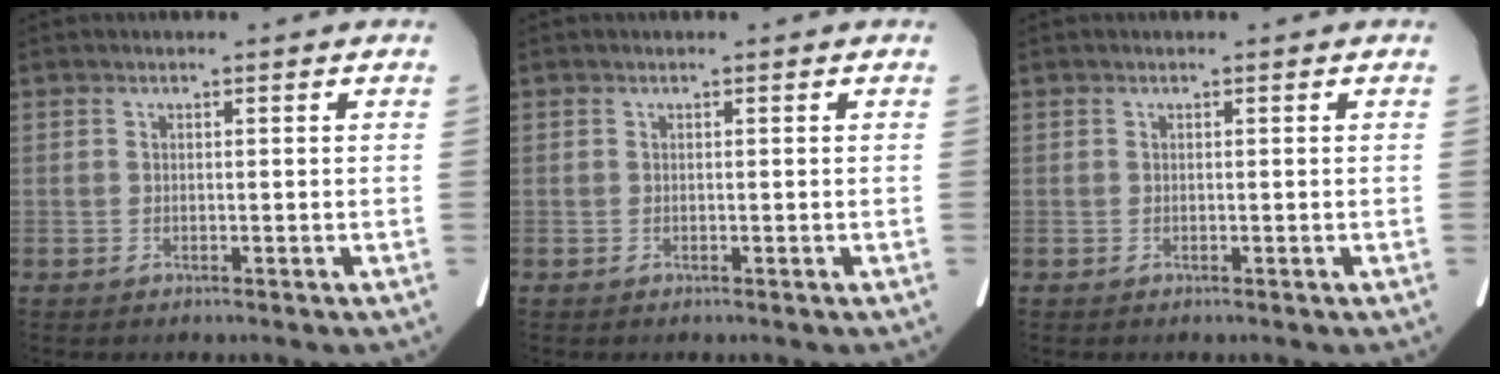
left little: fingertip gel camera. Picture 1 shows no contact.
{"total": 0.0}
{"total": 0.0}